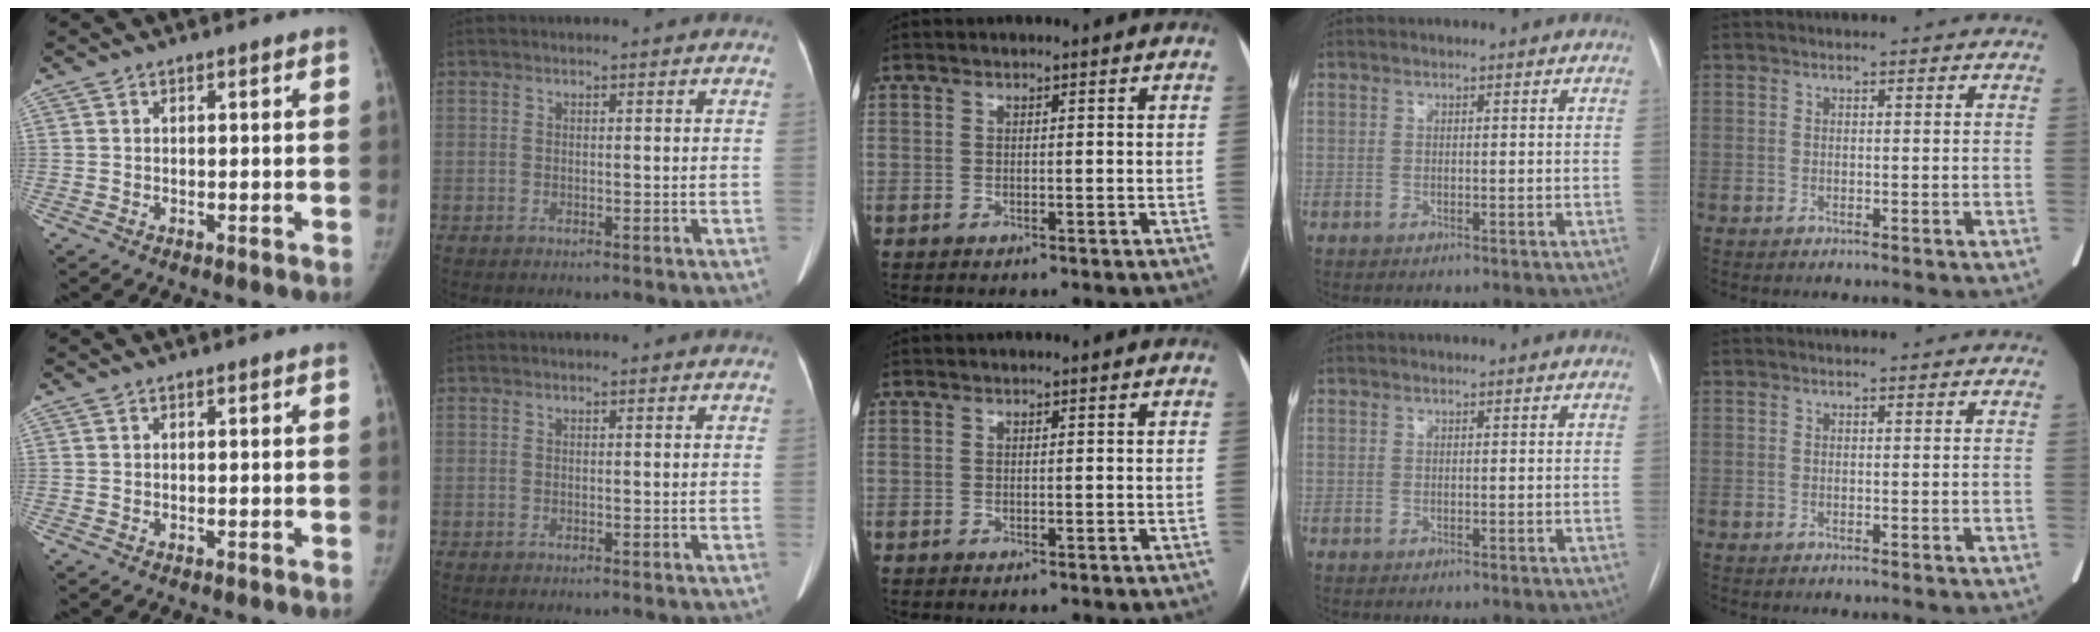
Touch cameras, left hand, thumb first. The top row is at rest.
{}